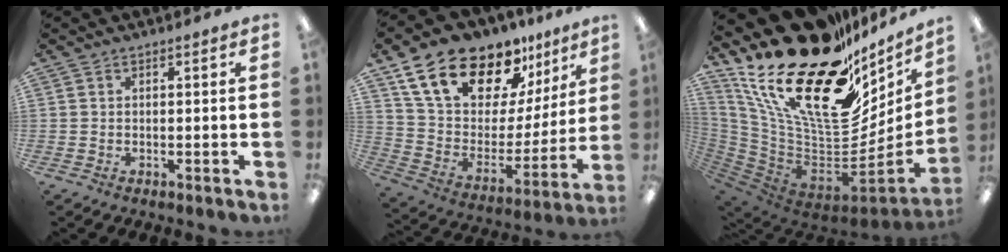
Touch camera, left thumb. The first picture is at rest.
{"total": 20.4, "force": [15.9, 9.3, 8.8], "torque": [-0.162, -0.110, 0.283]}
{"total": 32.2, "force": [17.8, 15.8, 21.6], "torque": [-0.370, -0.147, 0.346]}